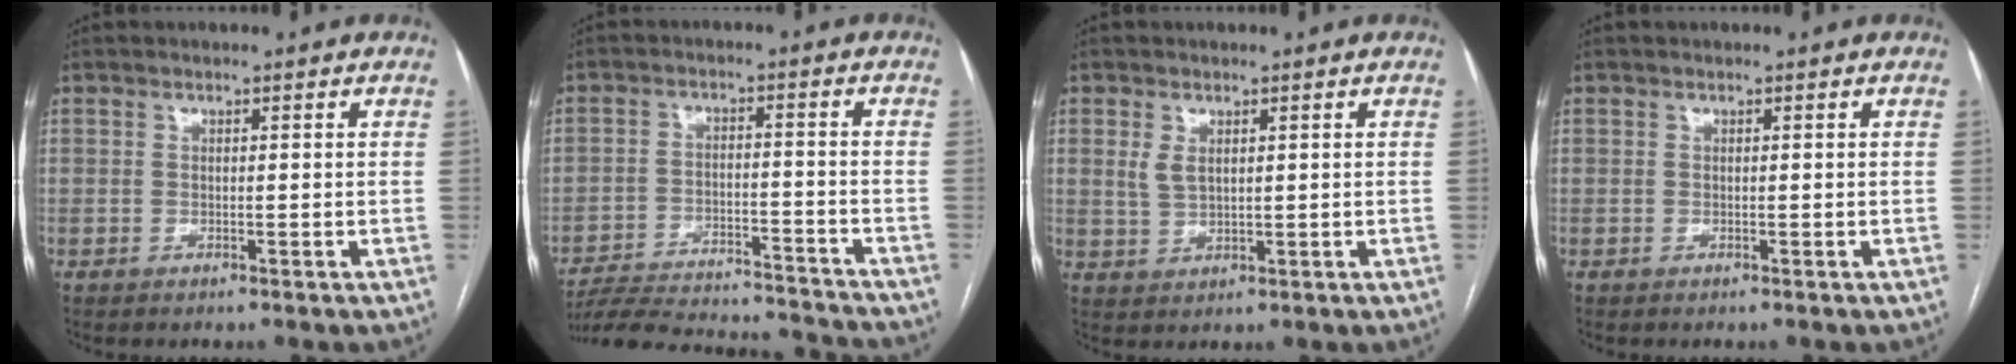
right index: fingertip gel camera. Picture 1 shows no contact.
{"total": 20.9, "force": [-19.8, 2.1, 6.1], "torque": [-0.116, -0.018, -0.281]}
{"total": 2.7, "force": [1.0, 1.5, 2.0], "torque": [-0.043, 0.002, 0.025]}
{"total": 0.0}